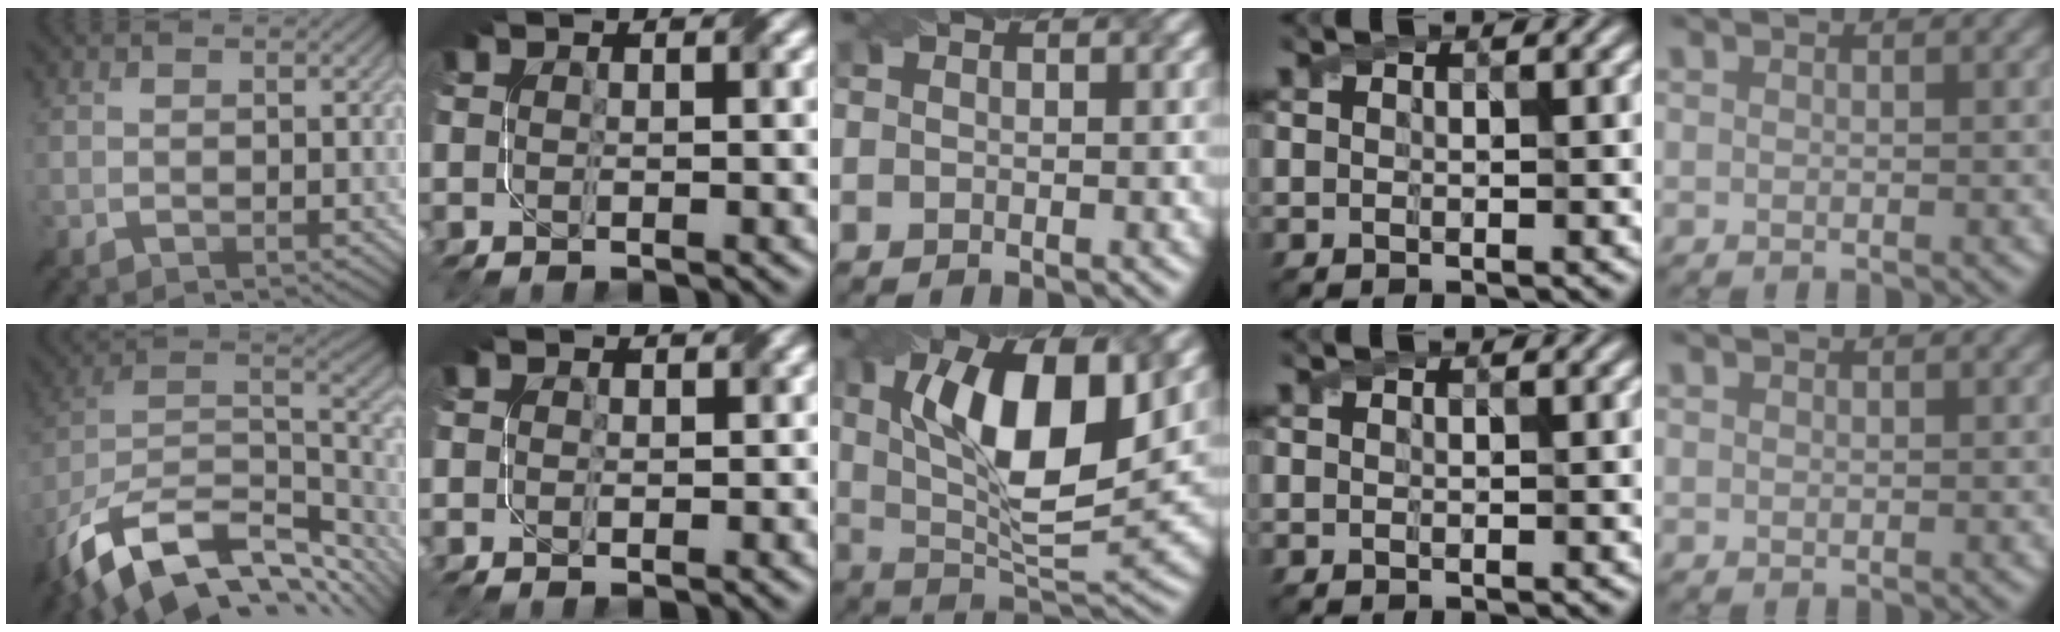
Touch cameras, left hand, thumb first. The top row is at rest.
{"thumb": {"total": 17.0, "force": [-9.4, 8.8, 11.2], "torque": [-0.261, -0.023, -0.151]}, "index": {"total": 0.8, "force": [0.2, 0.7, 0.2], "torque": [0.000, -0.004, -0.003]}, "middle": {"total": 12.1, "force": [3.0, 4.4, 10.9], "torque": [-0.171, 0.003, 0.049]}, "little": {"total": 0.5, "force": [-0.1, -0.3, -0.5], "torque": [0.003, 0.000, 0.004]}}